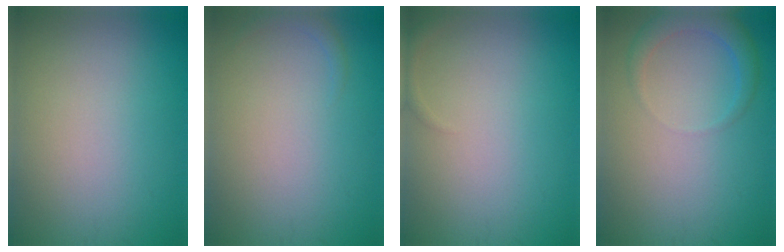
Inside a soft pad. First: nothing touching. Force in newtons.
{"total": 0.8, "press": 0.8, "slide": 0.0}
{"total": 0.7, "press": 0.7, "slide": 0.1}
{"total": 2.7, "press": 2.6, "slide": 0.3}